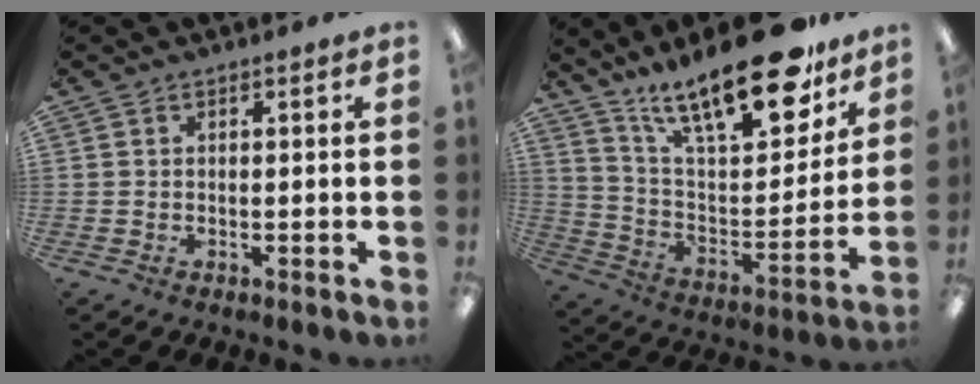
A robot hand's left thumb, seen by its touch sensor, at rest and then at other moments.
{"total": 24.7, "force": [17.7, 8.0, 15.2], "torque": [-0.234, -0.112, 0.300]}